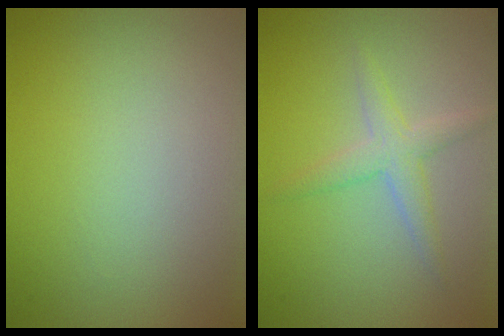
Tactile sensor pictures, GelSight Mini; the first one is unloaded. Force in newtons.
{"total": 2.3, "press": 2.3, "slide": 0.1}